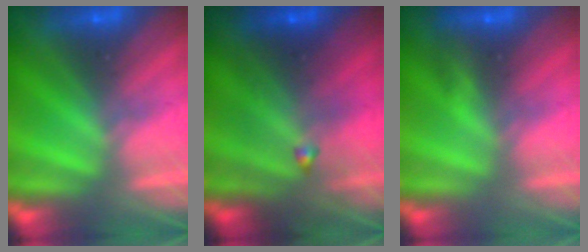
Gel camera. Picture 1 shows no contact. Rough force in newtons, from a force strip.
{"total": 7.5}
{"total": 3.1}